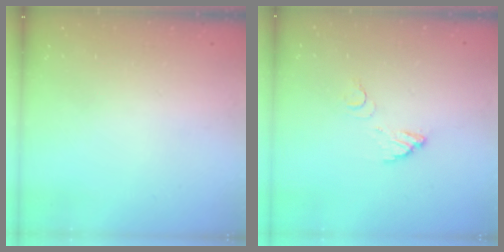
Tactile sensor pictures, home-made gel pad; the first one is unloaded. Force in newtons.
{"total": 4.0, "press": 4.0, "slide": 0.2}